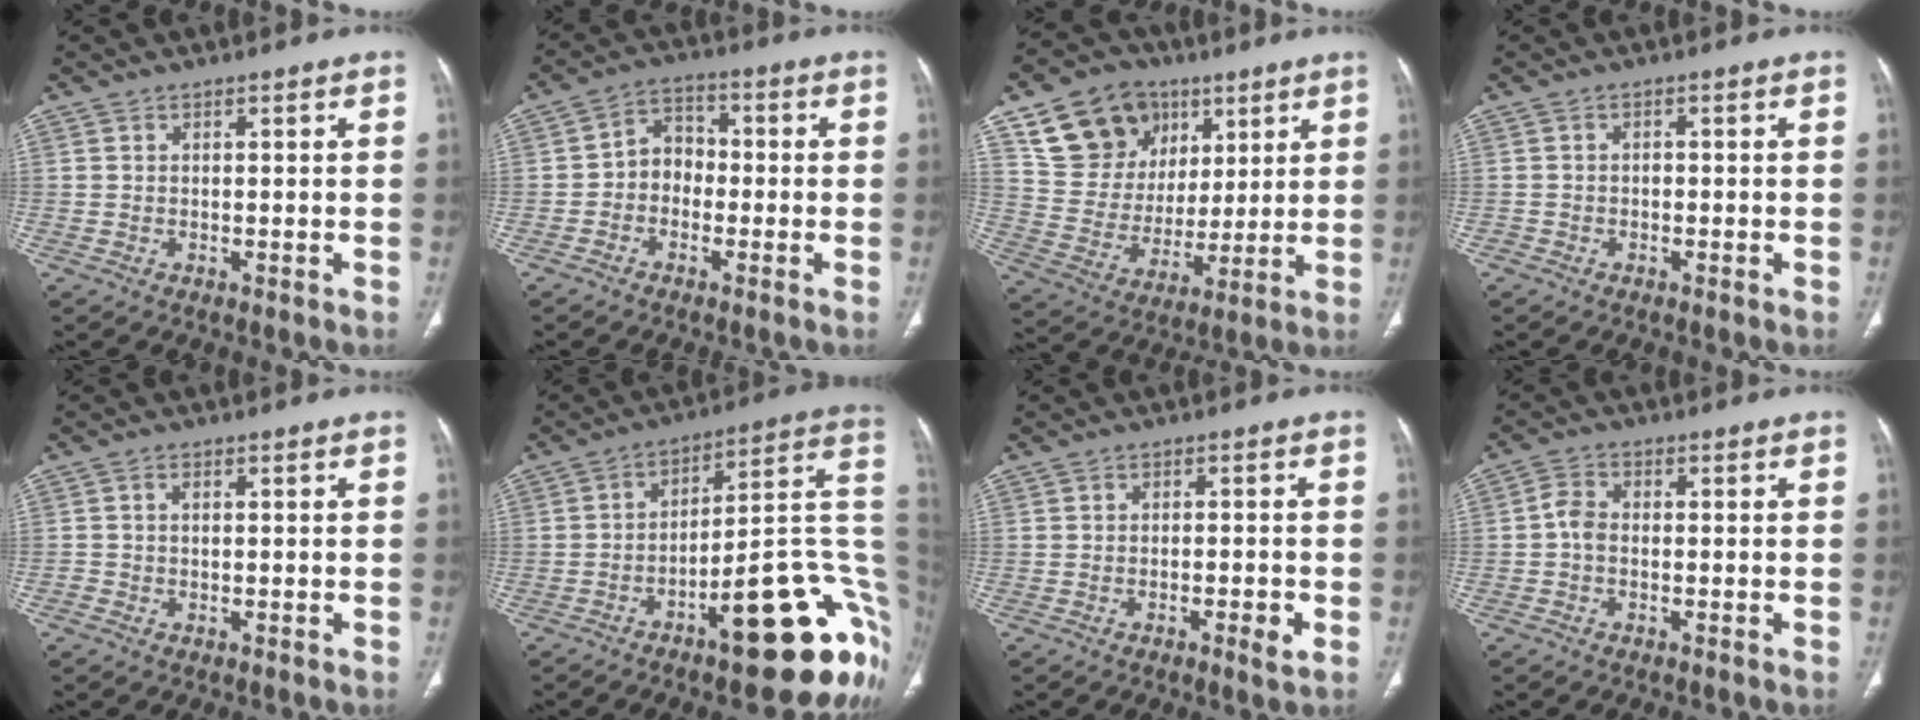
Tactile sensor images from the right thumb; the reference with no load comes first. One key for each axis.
{"total": 5.6, "fx": -1.5, "fy": 4.6, "fz": 2.8, "tx": -0.016, "ty": 0.027, "tz": -0.040}
{"total": 17.7, "fx": 9.0, "fy": 13.6, "fz": 6.8, "tx": -0.087, "ty": -0.015, "tz": 0.171}
{"total": 1.1, "fx": -0.6, "fy": 0.9, "fz": 0.1, "tx": 0.003, "ty": 0.005, "tz": -0.014}
{"total": 1.0, "fx": -0.1, "fy": 0.8, "fz": 0.5, "tx": -0.004, "ty": 0.002, "tz": -0.005}
{"total": 25.1, "fx": -7.8, "fy": 7.6, "fz": 22.7, "tx": -0.221, "ty": 0.049, "tz": -0.102}
{"total": 3.3, "fx": -1.3, "fy": 0.8, "fz": 2.9, "tx": -0.049, "ty": 0.004, "tz": -0.021}
{"total": 3.0, "fx": -0.6, "fy": 2.1, "fz": 2.1, "tx": -0.038, "ty": 0.010, "tz": -0.021}